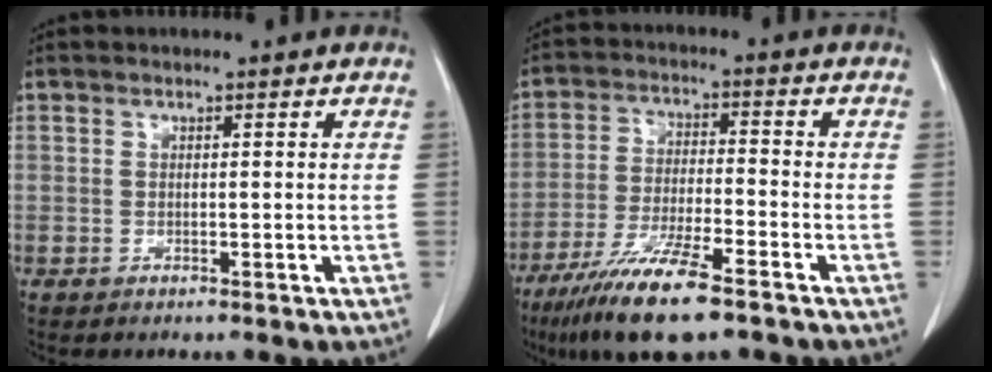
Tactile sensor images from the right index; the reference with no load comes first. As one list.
[{"total": 11.9, "force": [-8.0, 1.4, 8.6], "torque": [-0.166, -0.028, -0.143]}]